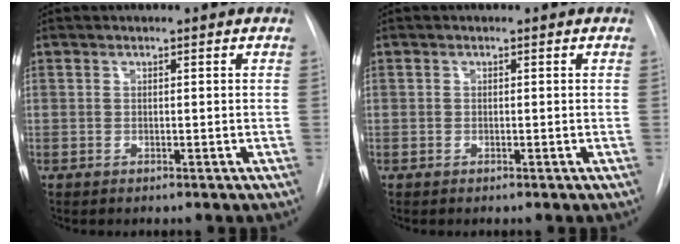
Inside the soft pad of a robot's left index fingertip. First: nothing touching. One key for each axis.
{"total": 0.0}